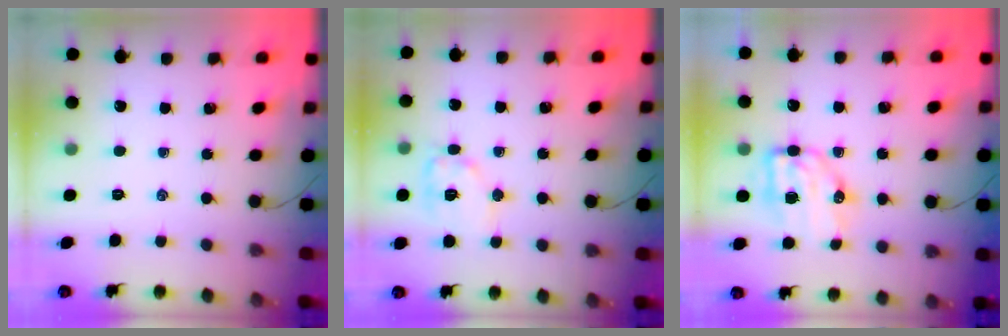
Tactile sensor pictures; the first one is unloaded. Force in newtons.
{"total": 9.7, "press": 9.7, "slide": 0.7}
{"total": 7.9, "press": 7.8, "slide": 1.4}